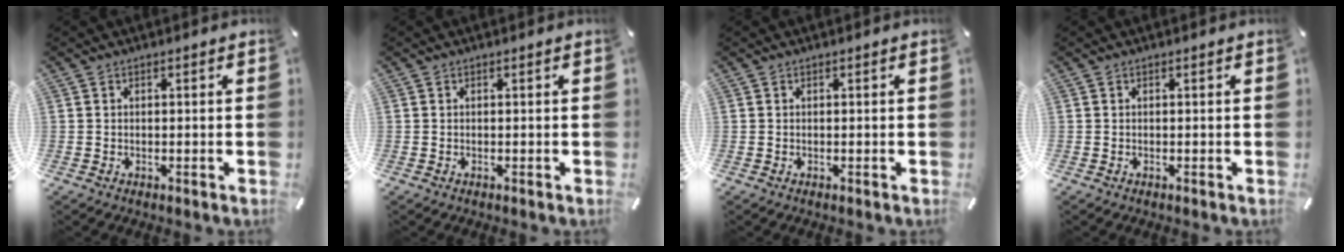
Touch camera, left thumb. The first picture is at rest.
{"total": 0.0}
{"total": 0.0}
{"total": 0.0}